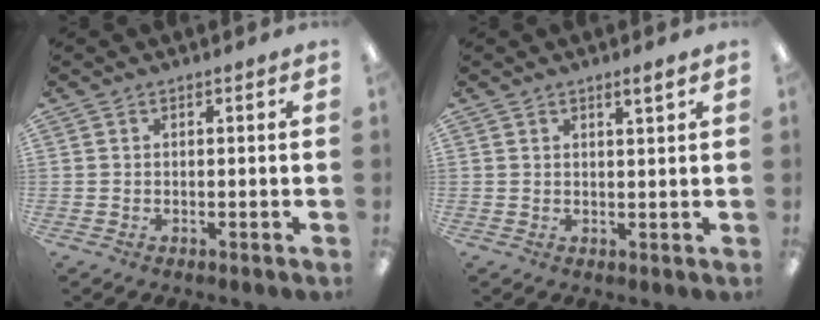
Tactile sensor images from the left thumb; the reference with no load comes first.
{"total": 2.3, "force": [1.7, 0.2, 1.5], "torque": [-0.023, -0.004, 0.028]}